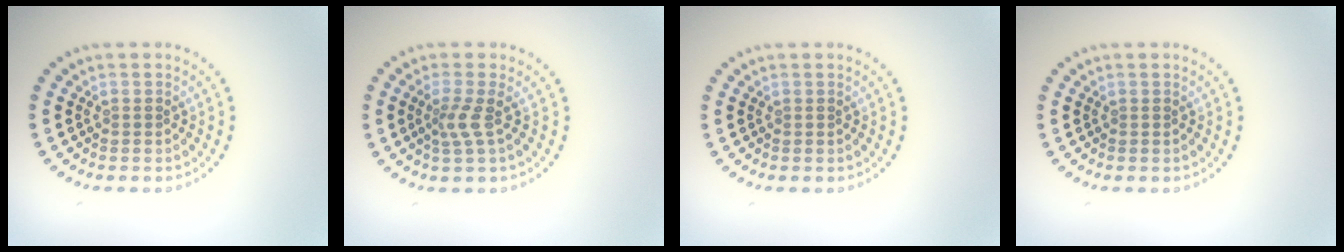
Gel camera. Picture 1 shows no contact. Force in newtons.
{"total": 2.0, "press": 1.4, "slide": 1.4}
{"total": 0.0}
{"total": 0.0}